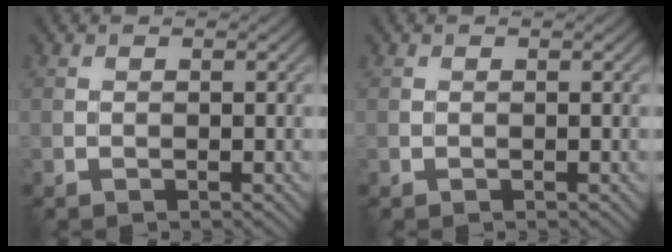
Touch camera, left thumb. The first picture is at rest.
{"total": 0.0}